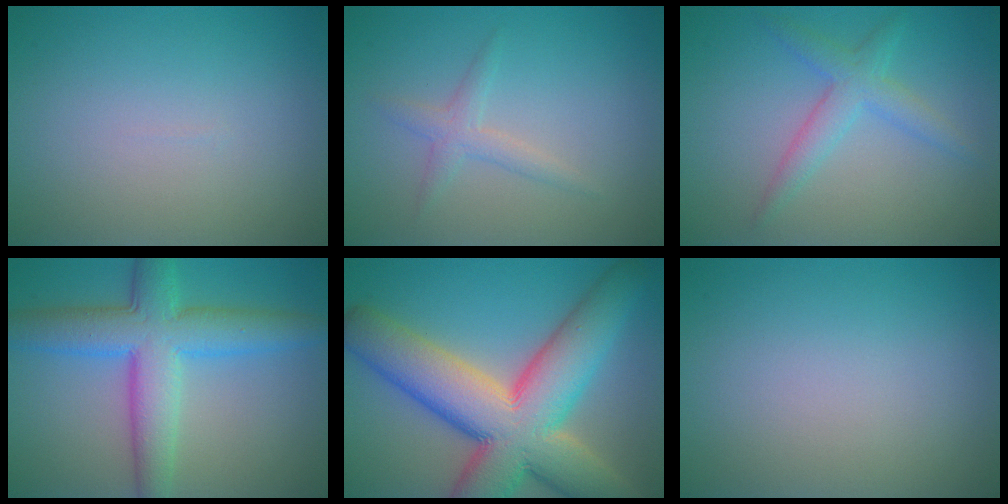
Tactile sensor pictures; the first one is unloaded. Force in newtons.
{"total": 1.8, "press": 1.8, "slide": 0.1}
{"total": 2.9, "press": 2.9, "slide": 0.1}
{"total": 7.6, "press": 7.6, "slide": 0.1}
{"total": 14.2, "press": 14.1, "slide": 1.1}
{"total": 0.0}